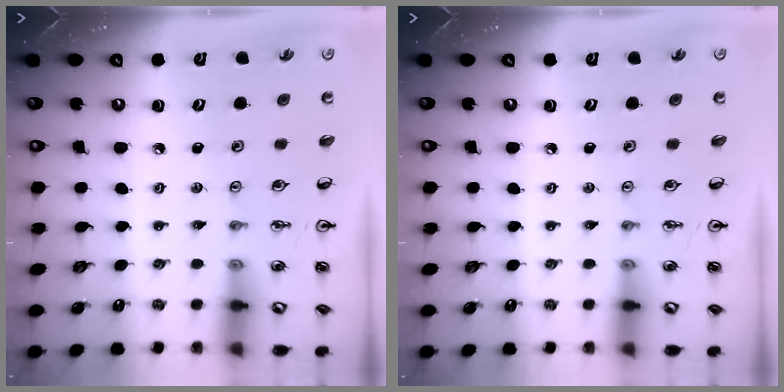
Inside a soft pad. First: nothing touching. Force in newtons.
{"total": 0.0}